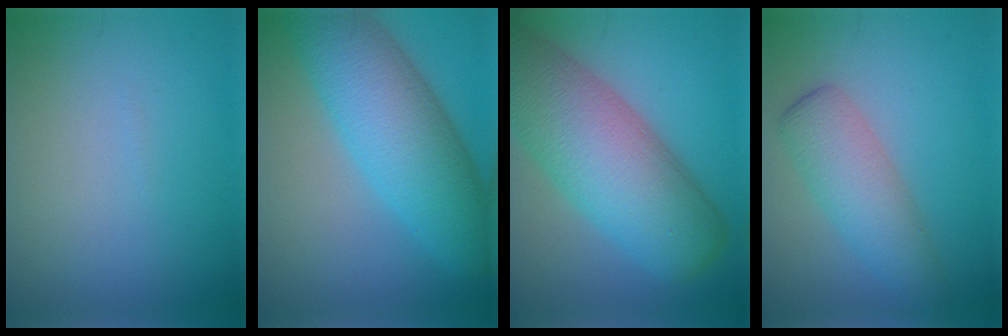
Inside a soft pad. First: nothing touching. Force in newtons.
{"total": 9.6, "press": 9.6, "slide": 0.1}
{"total": 12.4, "press": 12.4, "slide": 0.7}
{"total": 4.7, "press": 4.7, "slide": 0.1}